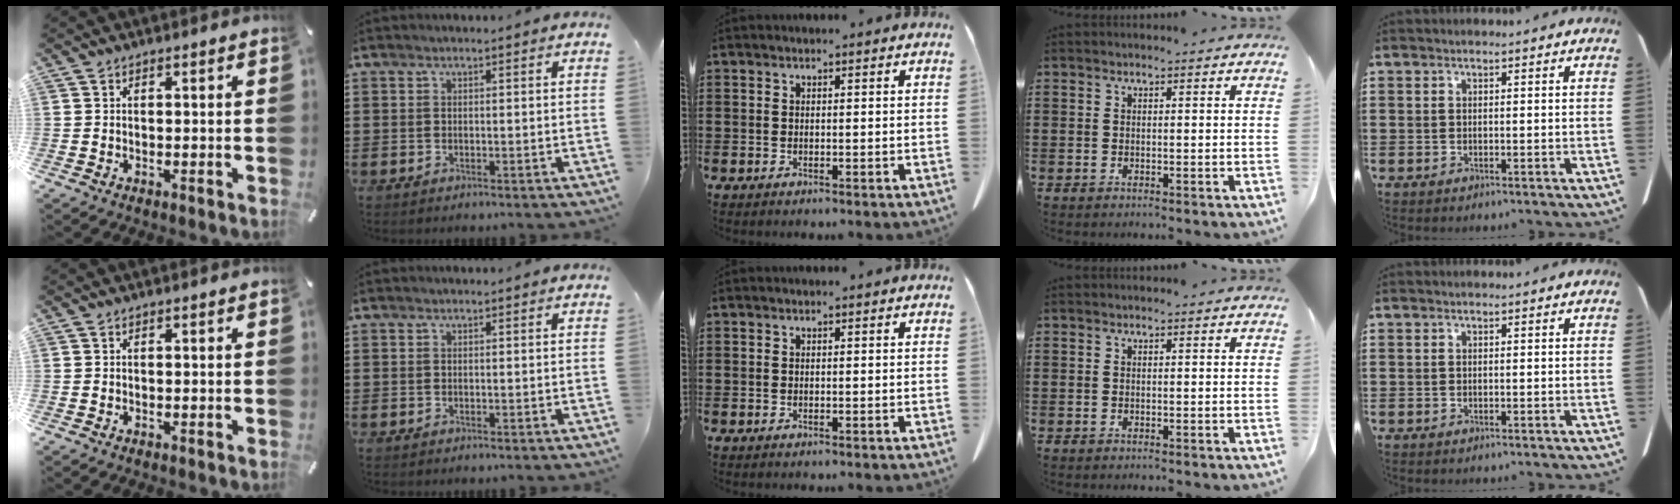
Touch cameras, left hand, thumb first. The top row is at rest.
{}